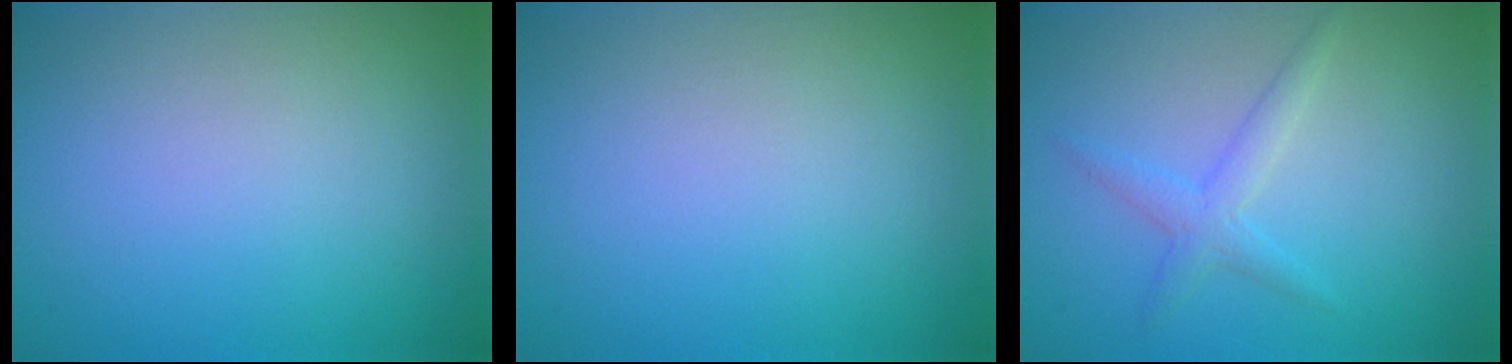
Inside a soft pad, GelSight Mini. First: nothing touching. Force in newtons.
{"total": 0.0}
{"total": 1.4, "press": 1.4, "slide": 0.0}